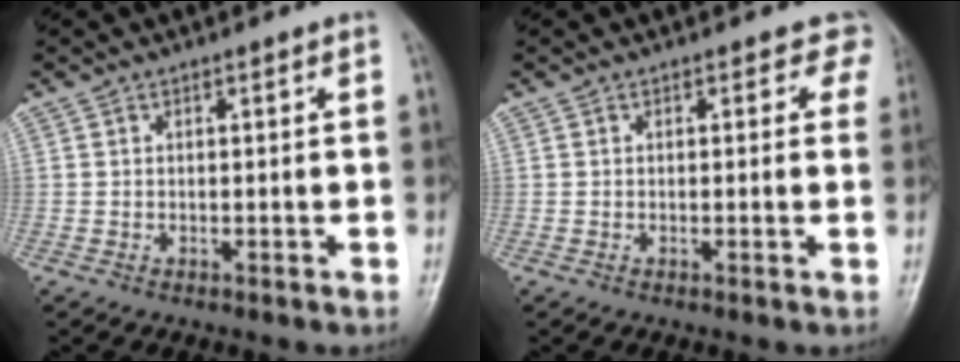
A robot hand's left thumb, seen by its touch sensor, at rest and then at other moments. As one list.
[{"total": 2.4, "force": [1.4, 1.8, 0.9], "torque": [0.025, -0.002, -0.004]}]